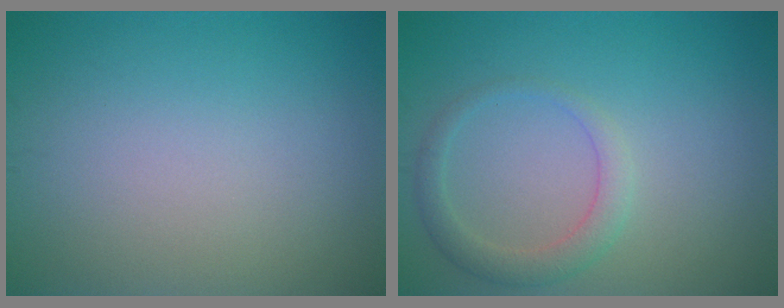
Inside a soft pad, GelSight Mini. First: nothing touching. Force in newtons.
{"total": 2.4, "press": 2.4, "slide": 0.1}